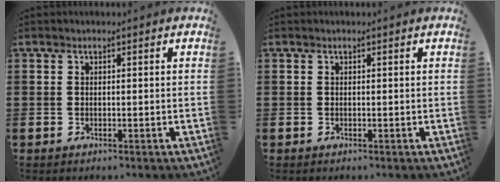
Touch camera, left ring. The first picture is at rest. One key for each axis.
{"total": 0.0}